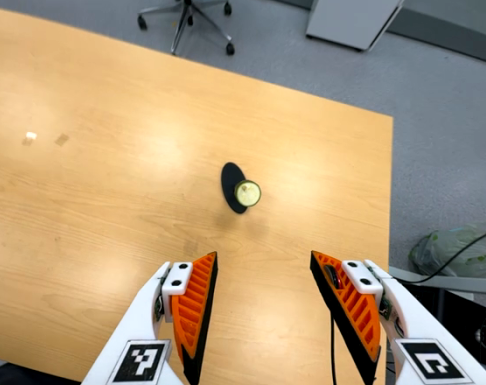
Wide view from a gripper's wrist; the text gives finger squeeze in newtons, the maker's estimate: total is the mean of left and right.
{"total": 0.0}